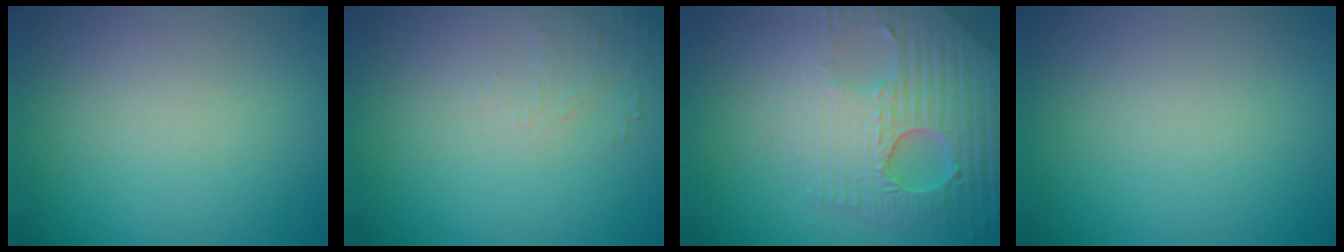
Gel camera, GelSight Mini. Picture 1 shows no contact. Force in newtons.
{"total": 1.6, "press": 1.5, "slide": 0.4}
{"total": 8.9, "press": 6.0, "slide": 6.5}
{"total": 0.0}